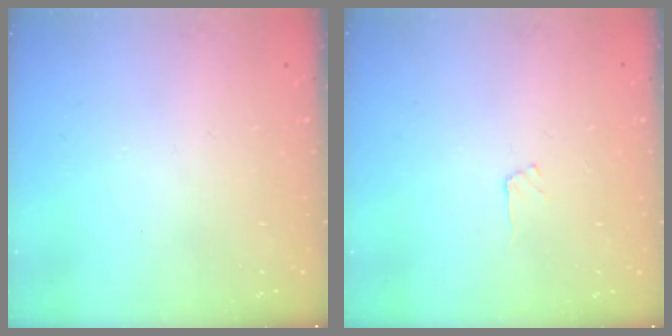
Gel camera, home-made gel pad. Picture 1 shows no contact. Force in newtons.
{"total": 3.9, "press": 3.8, "slide": 0.5}